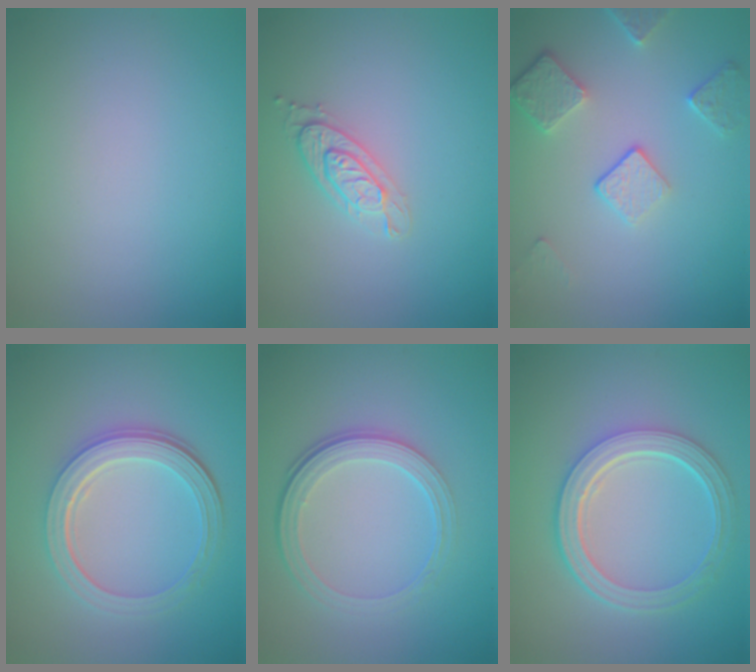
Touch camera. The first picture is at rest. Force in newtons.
{"total": 2.0, "press": 1.9, "slide": 0.4}
{"total": 3.9, "press": 3.1, "slide": 2.4}
{"total": 5.1, "press": 3.7, "slide": 3.5}
{"total": 4.3, "press": 3.0, "slide": 3.1}
{"total": 5.1, "press": 3.7, "slide": 3.5}